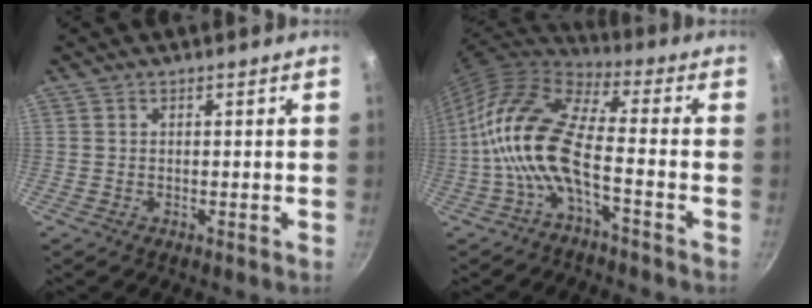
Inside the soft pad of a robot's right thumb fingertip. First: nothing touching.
{"total": 14.3, "force": [-3.6, 5.4, 12.7], "torque": [-0.254, 0.037, -0.084]}